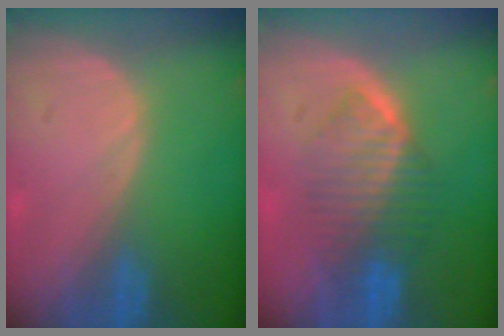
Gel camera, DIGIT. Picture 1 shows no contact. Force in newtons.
{"total": 6.5, "press": 6.5, "slide": 0.9}